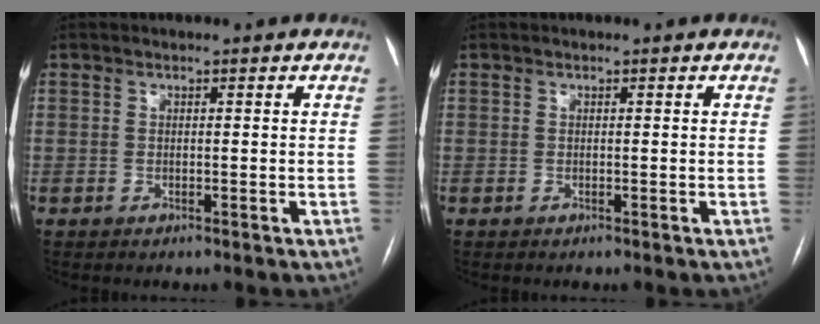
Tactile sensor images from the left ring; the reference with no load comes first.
{"total": 0.0}